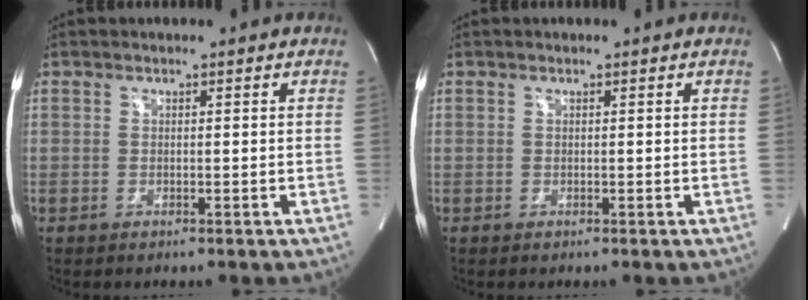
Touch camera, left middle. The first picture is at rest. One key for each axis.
{"total": 0.0}